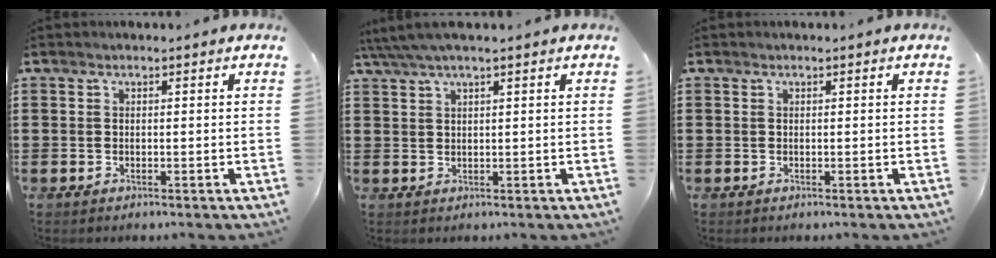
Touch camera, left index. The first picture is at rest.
{"total": 3.0, "force": [2.2, 0.2, 1.9], "torque": [-0.042, 0.003, 0.041]}
{"total": 0.0}